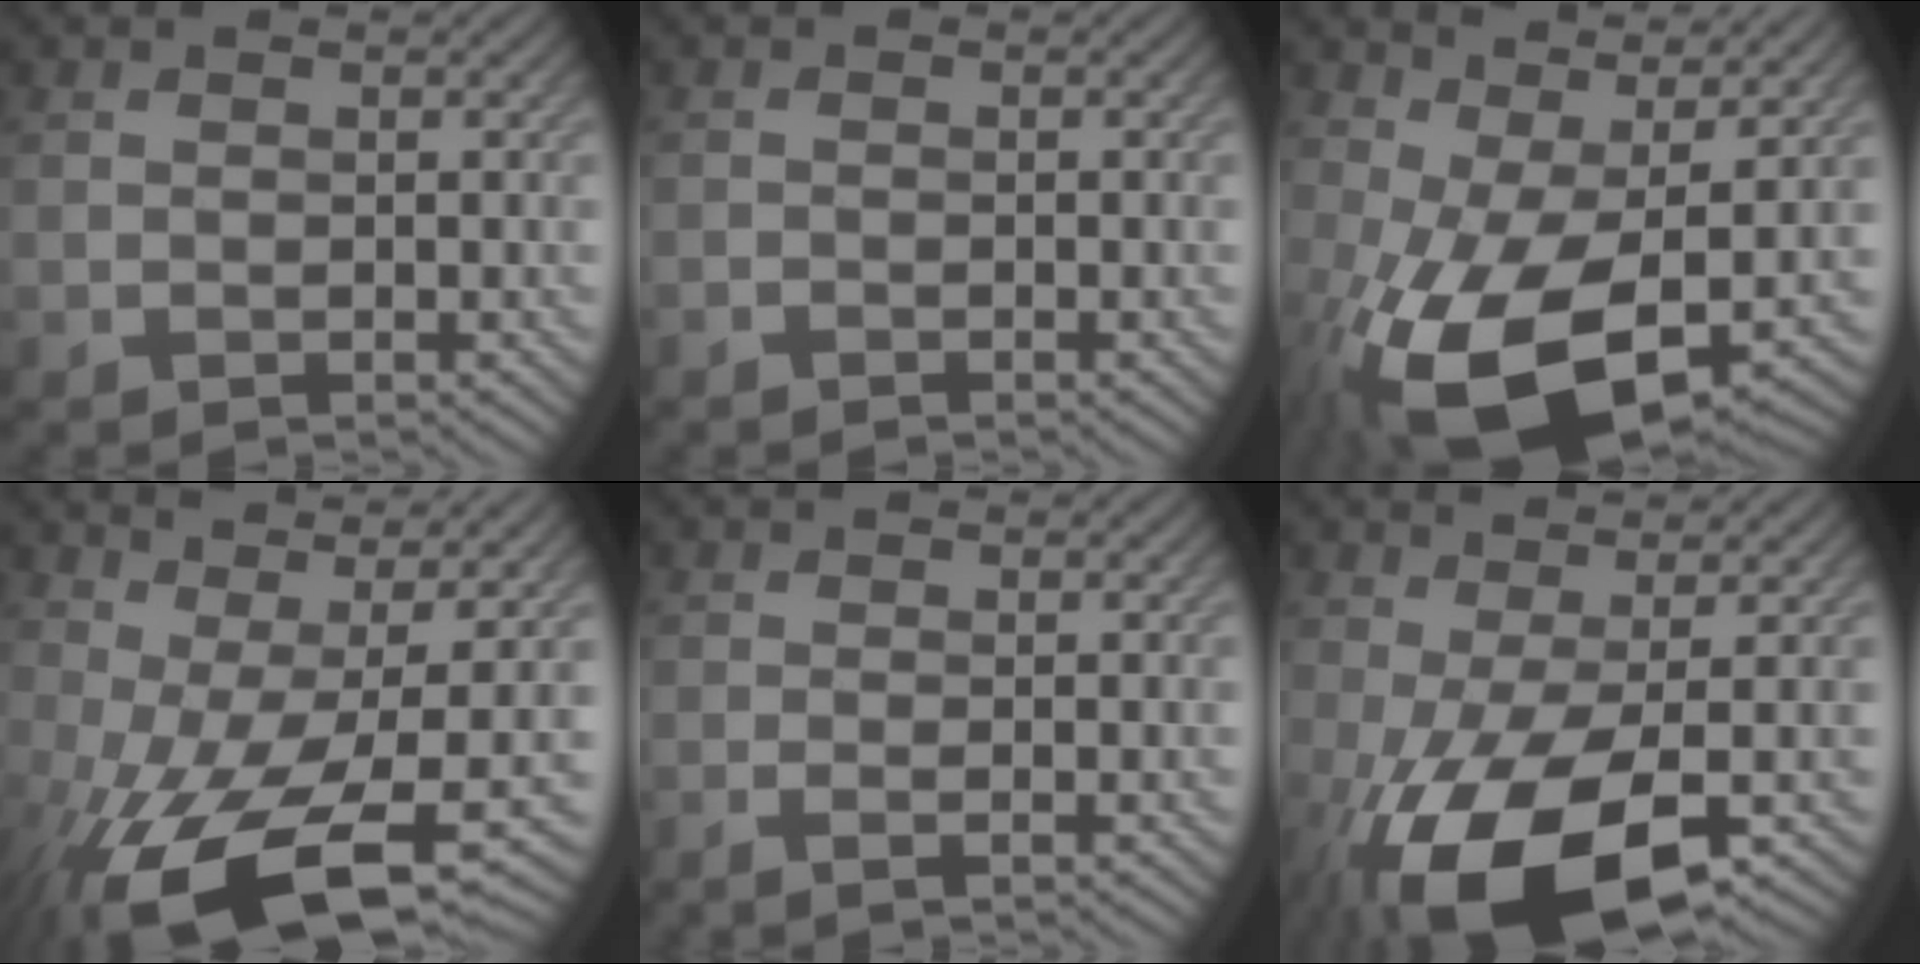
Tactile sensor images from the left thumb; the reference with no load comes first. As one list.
[{"total": 0.6, "force": [-0.6, 0.1, 0.2], "torque": [-0.001, -0.003, -0.012]}, {"total": 15.6, "force": [-3.2, 7.4, 13.3], "torque": [-0.261, -0.023, -0.046]}, {"total": 16.2, "force": [-4.7, 6.4, 14.1], "torque": [-0.277, -0.024, -0.071]}, {"total": 1.5, "force": [-0.4, 0.2, 1.4], "torque": [-0.026, -0.003, -0.013]}, {"total": 12.4, "force": [-4.3, 4.5, 10.8], "torque": [-0.213, -0.022, -0.067]}]